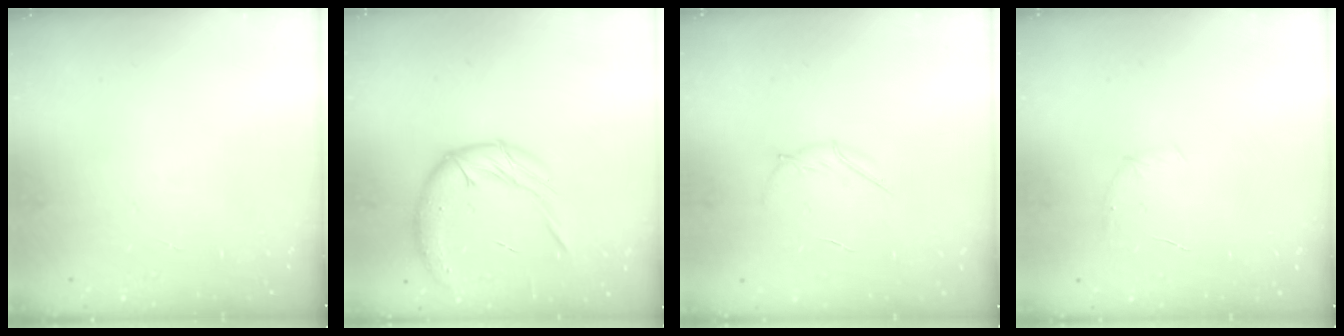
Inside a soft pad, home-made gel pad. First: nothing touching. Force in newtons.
{"total": 14.7, "press": 14.5, "slide": 2.0}
{"total": 4.1, "press": 4.0, "slide": 1.0}
{"total": 3.8, "press": 3.6, "slide": 1.2}